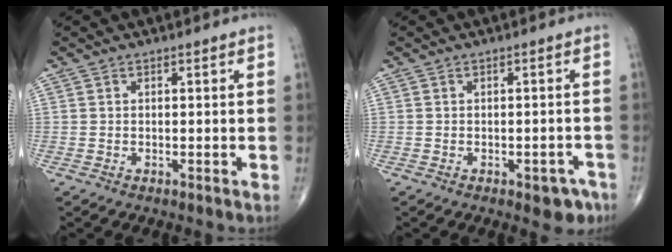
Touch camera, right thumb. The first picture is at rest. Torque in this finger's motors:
{"motor_torque": [0.77, 0.40, 0.15, -0.56, 0.07]}